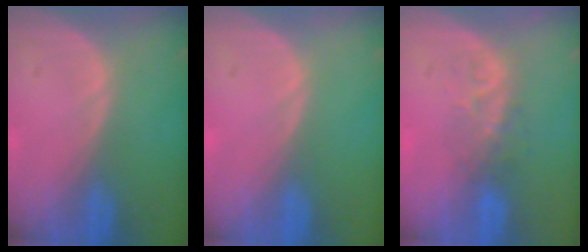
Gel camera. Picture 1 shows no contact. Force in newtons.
{"total": 0.0}
{"total": 3.7, "press": 3.6, "slide": 1.2}